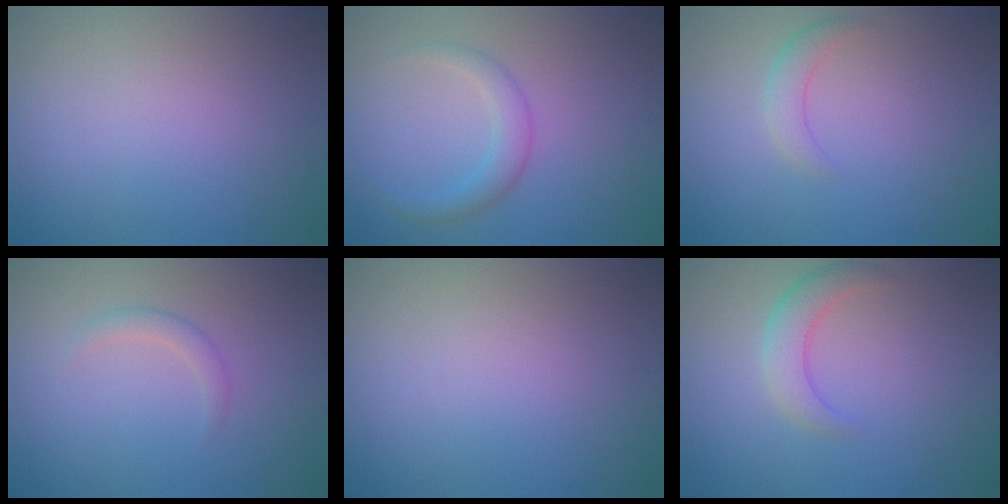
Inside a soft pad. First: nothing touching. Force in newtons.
{"total": 2.3, "press": 2.3, "slide": 0.1}
{"total": 1.7, "press": 1.7, "slide": 0.0}
{"total": 1.3, "press": 1.3, "slide": 0.1}
{"total": 0.0}
{"total": 2.9, "press": 2.9, "slide": 0.1}